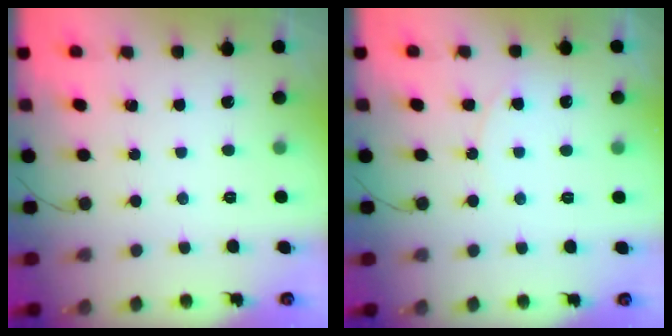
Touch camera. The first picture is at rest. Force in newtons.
{"total": 3.9, "press": 3.9, "slide": 0.5}